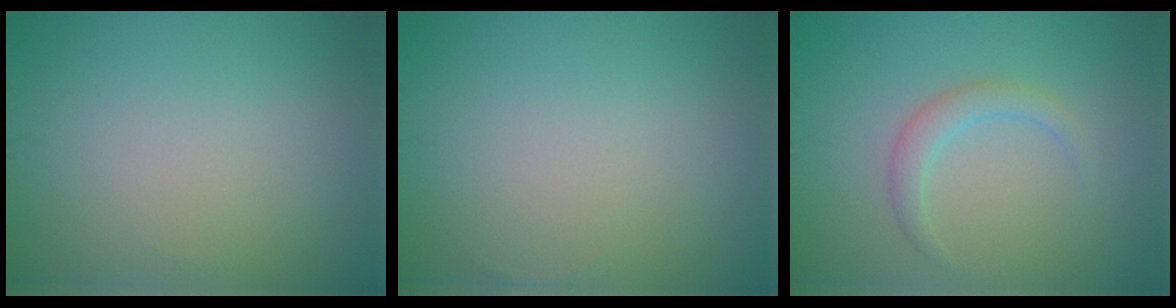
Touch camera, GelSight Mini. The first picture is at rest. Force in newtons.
{"total": 0.0}
{"total": 1.8, "press": 1.8, "slide": 0.2}